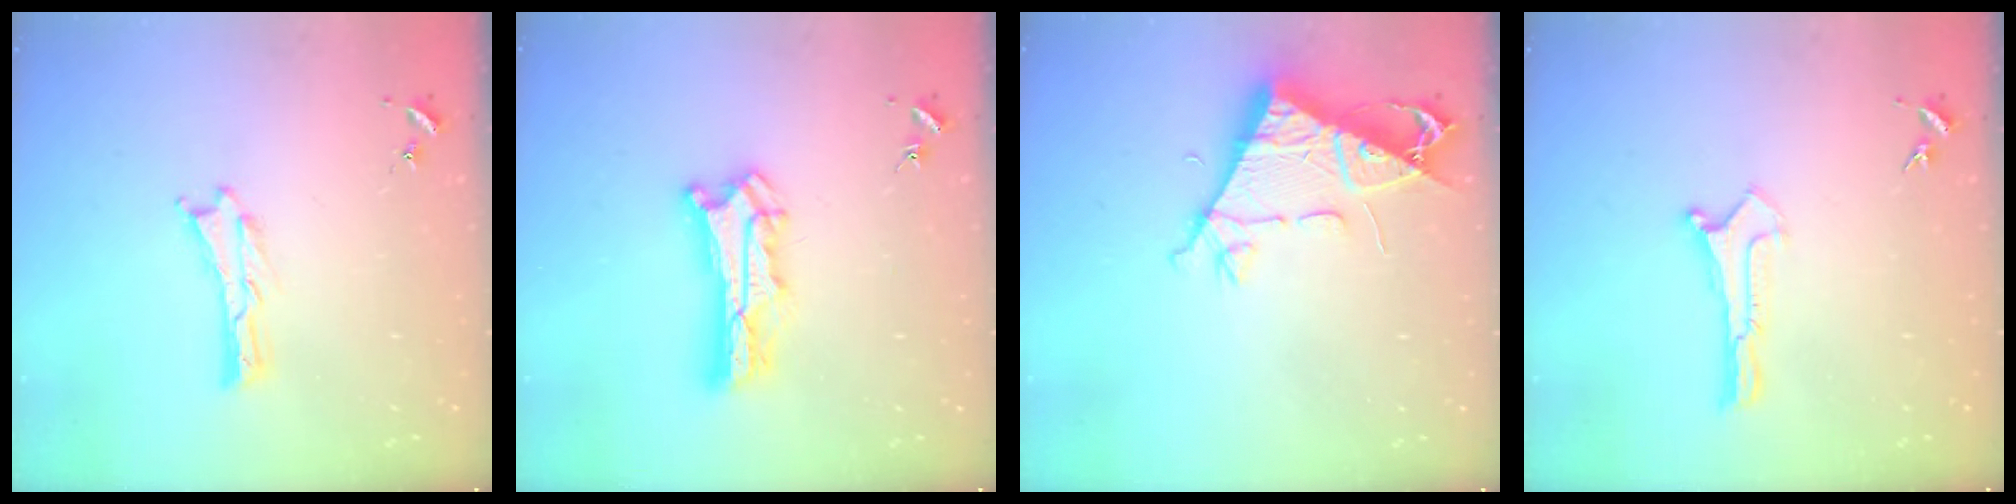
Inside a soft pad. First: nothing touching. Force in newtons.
{"total": 8.5, "press": 8.5, "slide": 0.6}
{"total": 8.0, "press": 7.9, "slide": 1.2}
{"total": 0.0}